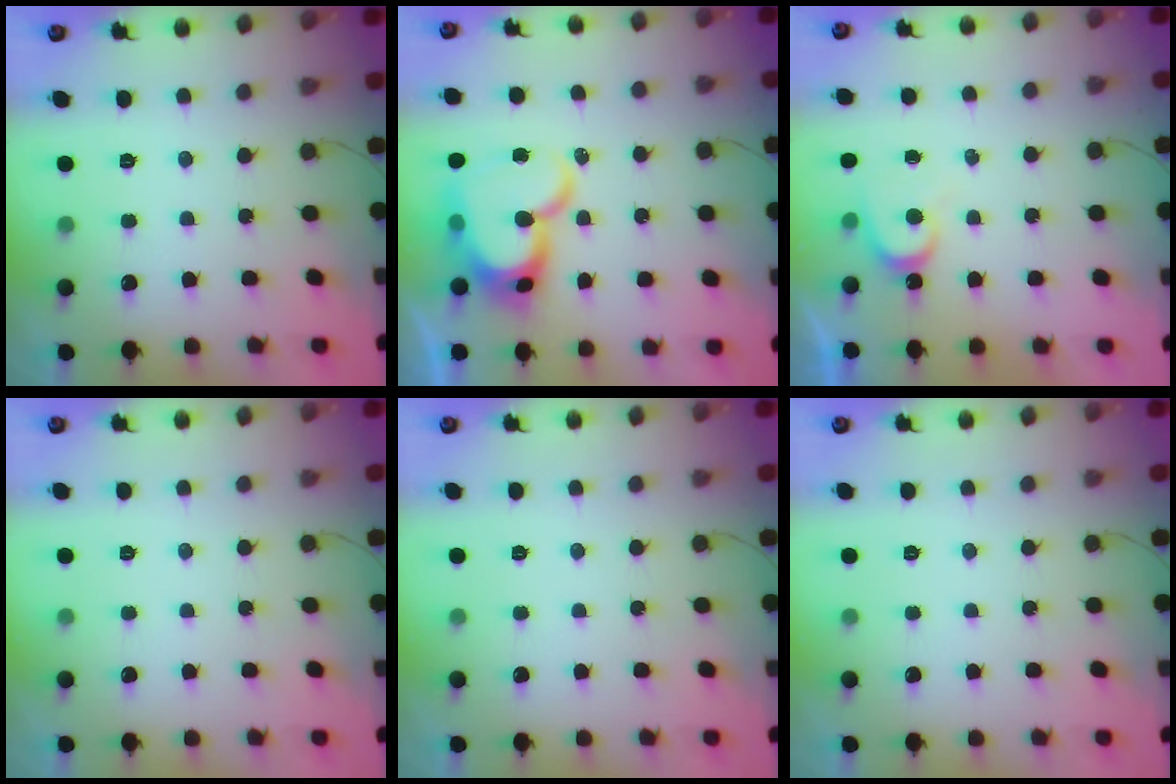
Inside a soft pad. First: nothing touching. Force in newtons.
{"total": 18.9, "press": 18.8, "slide": 1.6}
{"total": 4.8, "press": 4.8, "slide": 0.7}
{"total": 0.0}
{"total": 0.0}
{"total": 0.0}